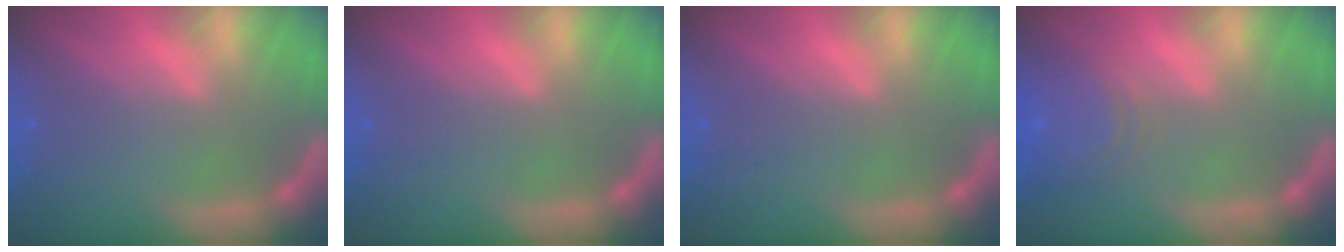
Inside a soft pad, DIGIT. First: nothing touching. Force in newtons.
{"total": 0.0}
{"total": 0.0}
{"total": 6.1}